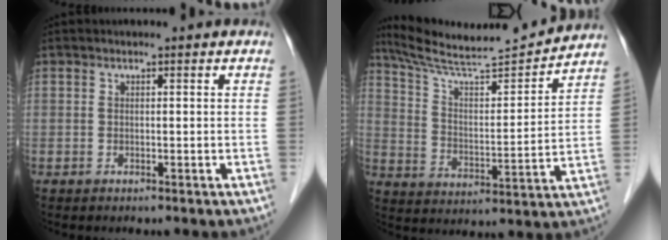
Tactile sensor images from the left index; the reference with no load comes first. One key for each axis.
{"total": 16.1, "fx": 15.3, "fy": -0.2, "fz": 5.2, "tx": -0.094, "ty": -0.005, "tz": 0.245}